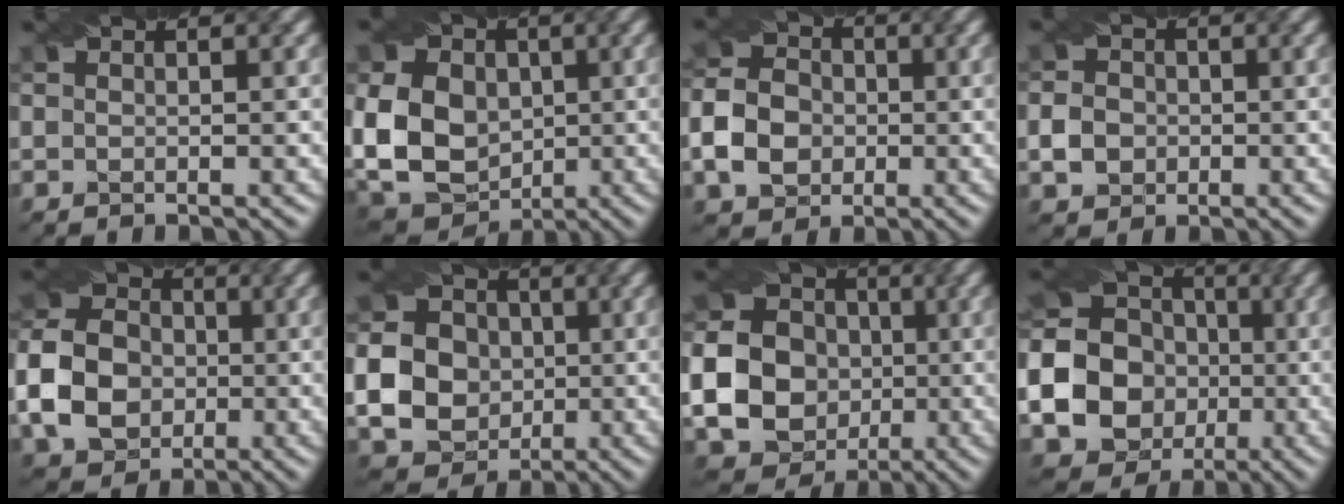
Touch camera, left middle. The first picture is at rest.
{"total": 12.6, "force": [0.3, 9.7, 7.9], "torque": [-0.159, 0.001, -0.001]}
{"total": 5.4, "force": [-1.3, 4.5, 2.7], "torque": [-0.057, 0.006, -0.035]}
{"total": 2.7, "force": [-0.8, 2.3, 1.0], "torque": [-0.017, 0.001, -0.016]}
{"total": 7.8, "force": [-1.6, 6.5, 4.1], "torque": [-0.092, 0.007, -0.038]}
{"total": 15.3, "force": [-0.9, 14.5, 4.8], "torque": [-0.132, -0.012, -0.039]}
{"total": 24.0, "force": [-2.4, 23.0, 6.3], "torque": [-0.177, -0.015, -0.073]}
{"total": 25.5, "force": [-4.8, 24.2, 6.6], "torque": [-0.153, -0.015, -0.129]}